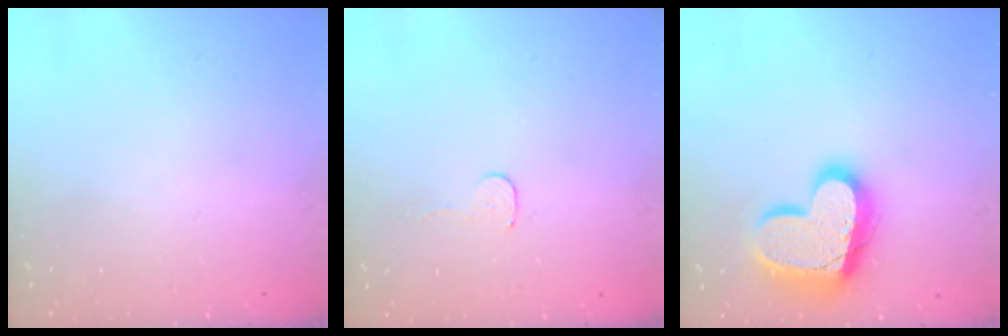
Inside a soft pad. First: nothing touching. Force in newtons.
{"total": 3.5, "press": 3.5, "slide": 0.3}
{"total": 19.1, "press": 19.0, "slide": 1.8}